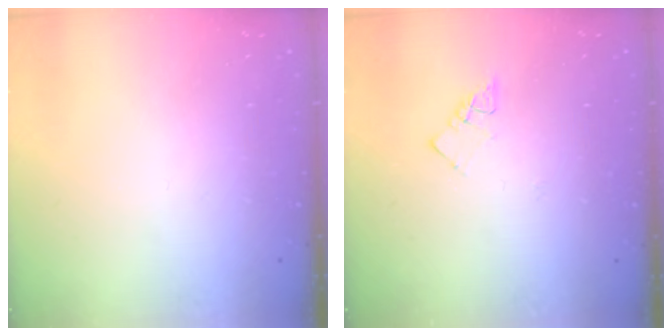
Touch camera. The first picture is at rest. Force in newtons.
{"total": 3.6, "press": 3.6, "slide": 0.3}